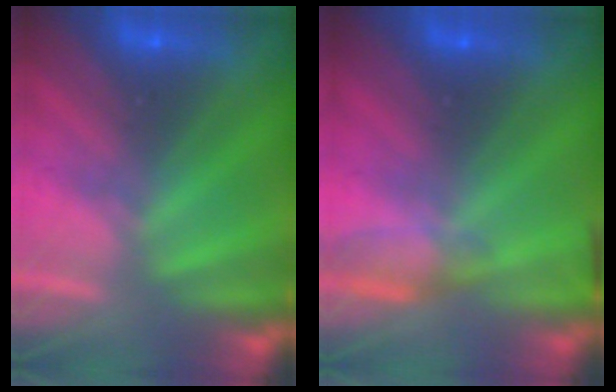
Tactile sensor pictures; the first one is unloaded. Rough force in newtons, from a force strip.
{"total": 4.6}